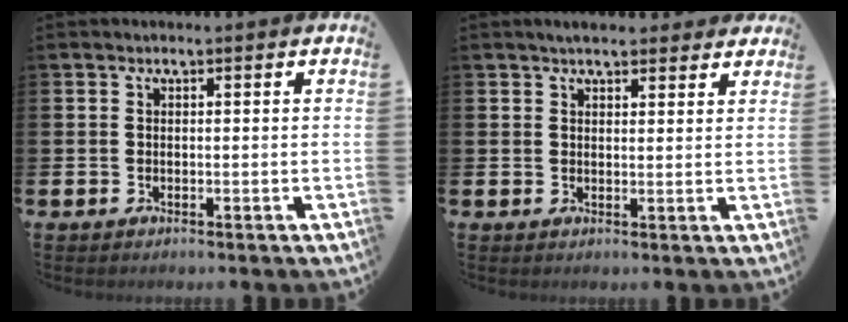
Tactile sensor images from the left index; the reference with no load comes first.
{"total": 3.3, "force": [3.0, 0.9, 0.8], "torque": [-0.022, -0.004, 0.055]}